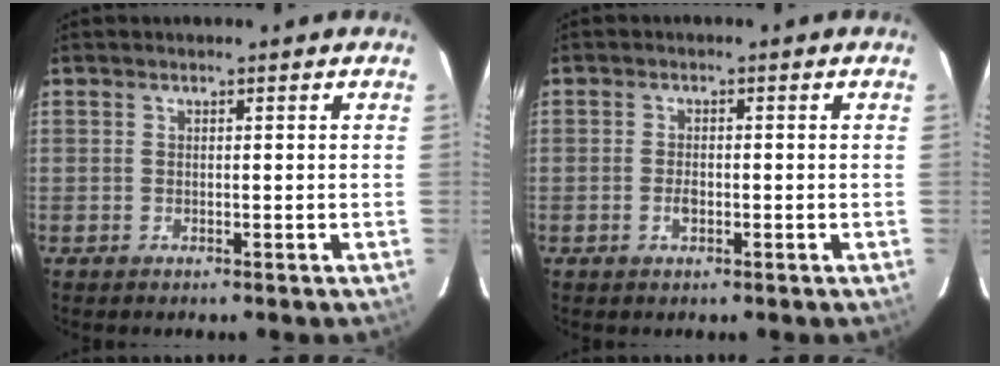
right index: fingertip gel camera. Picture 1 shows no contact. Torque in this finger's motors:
{"motor_torque": [-0.07, -0.03, 0.01, 0.00]}